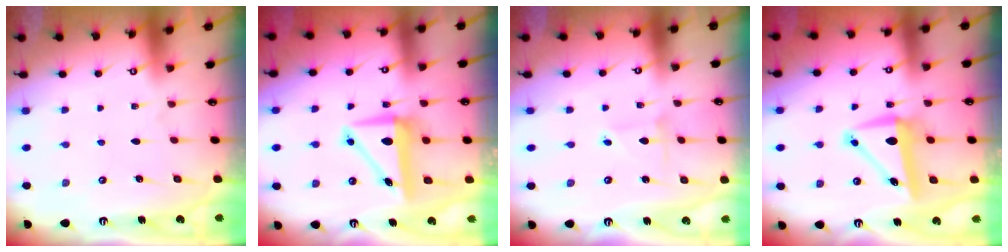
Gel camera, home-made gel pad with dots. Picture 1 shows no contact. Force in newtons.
{"total": 7.6, "press": 7.4, "slide": 1.3}
{"total": 2.0, "press": 2.0, "slide": 0.2}
{"total": 8.2, "press": 8.1, "slide": 1.0}